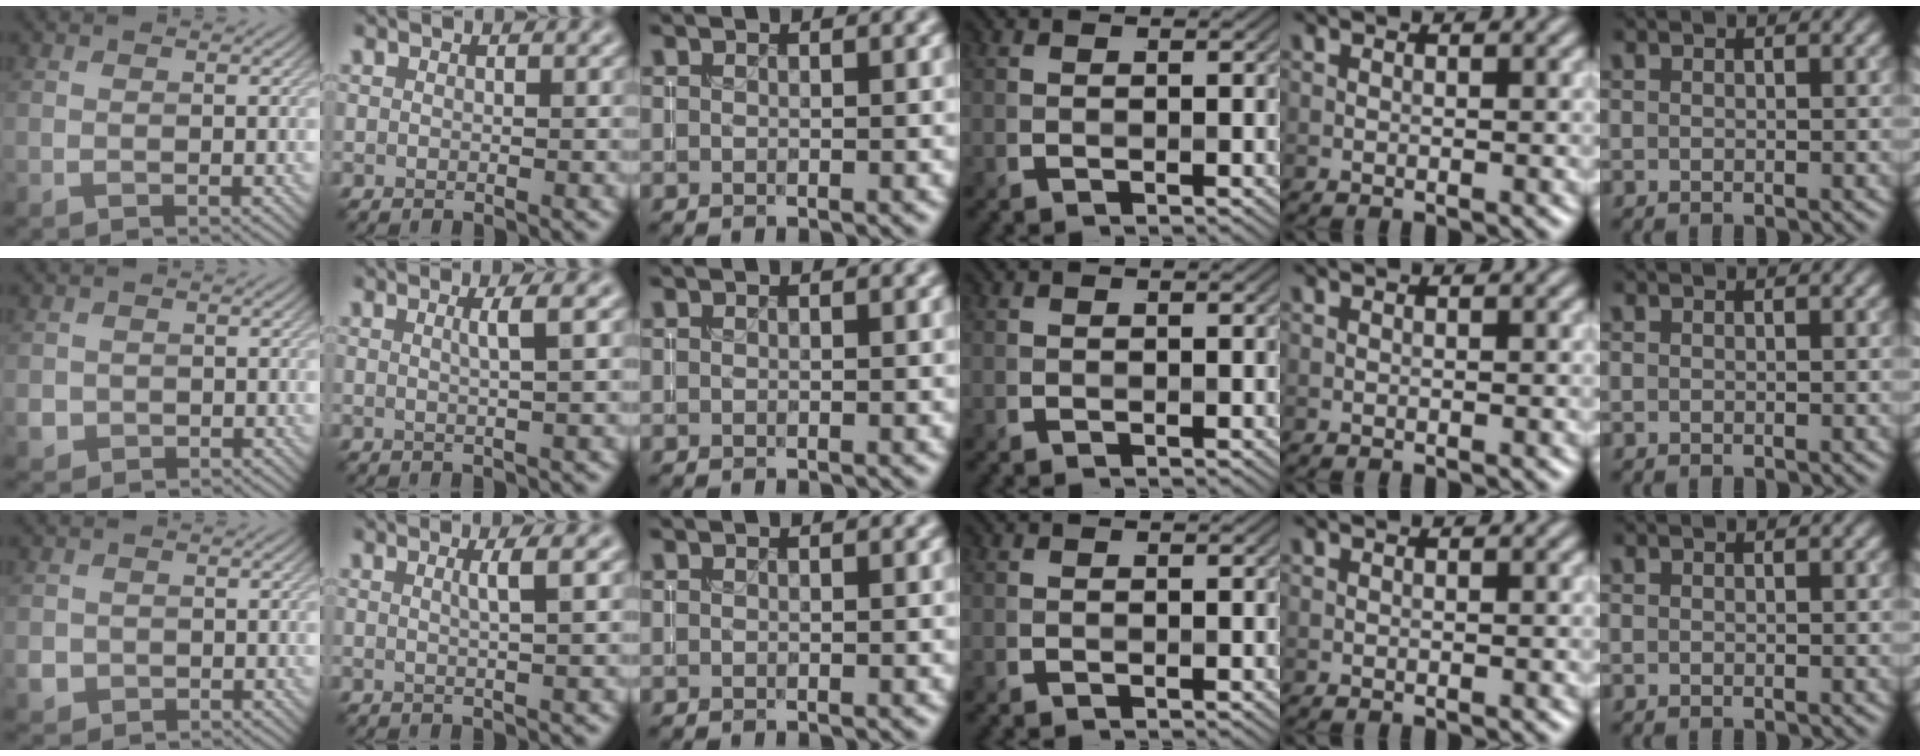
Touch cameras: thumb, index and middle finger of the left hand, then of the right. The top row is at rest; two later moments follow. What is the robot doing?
{"motion": "insert", "object": "coin"}